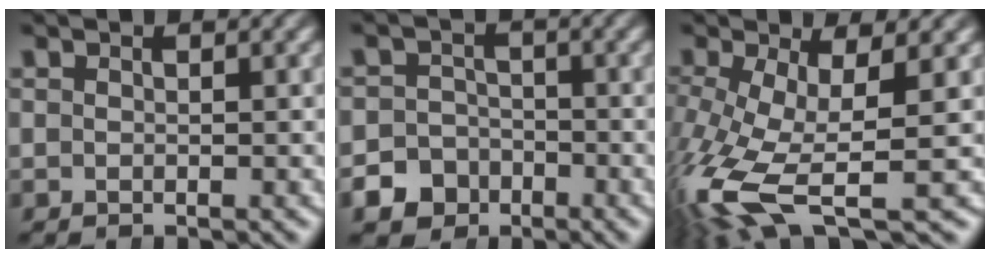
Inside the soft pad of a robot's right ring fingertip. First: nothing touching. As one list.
[{"total": 7.2, "force": [-3.9, 6.0, 1.0], "torque": [-0.022, -0.025, -0.069]}, {"total": 8.7, "force": [-3.6, 4.6, 6.4], "torque": [-0.162, -0.058, -0.027]}]